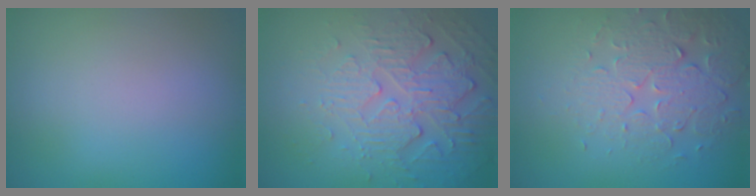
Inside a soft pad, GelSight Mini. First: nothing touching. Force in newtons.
{"total": 5.4, "press": 3.7, "slide": 4.0}
{"total": 4.0, "press": 3.7, "slide": 1.4}